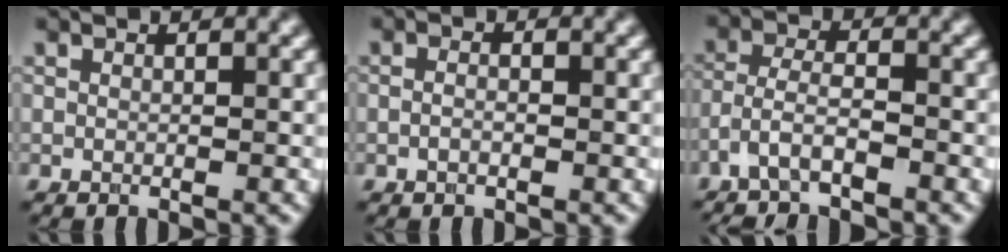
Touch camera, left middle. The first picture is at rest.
{"total": 1.1, "force": [-0.3, 0.6, 0.9], "torque": [-0.014, -0.005, -0.010]}
{"total": 3.4, "force": [-2.6, 0.9, 2.0], "torque": [-0.045, 0.000, -0.062]}